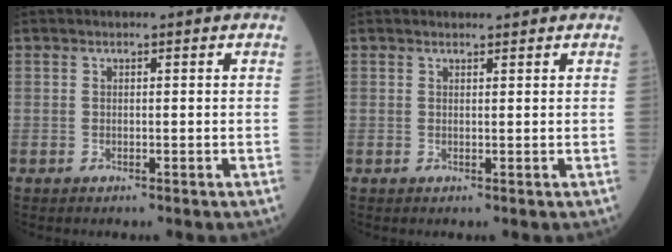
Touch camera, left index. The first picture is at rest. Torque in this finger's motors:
{"motor_torque": [0.53, -1.04, -0.16, 0.00]}